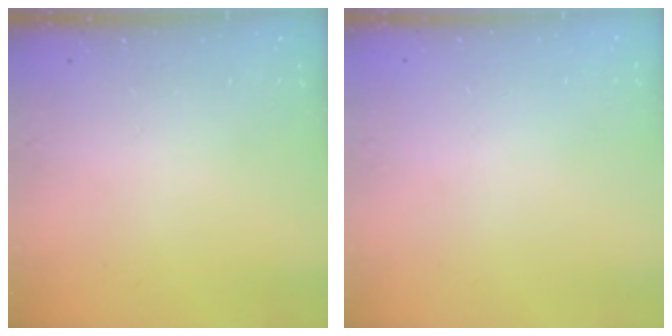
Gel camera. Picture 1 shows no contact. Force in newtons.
{"total": 0.0}